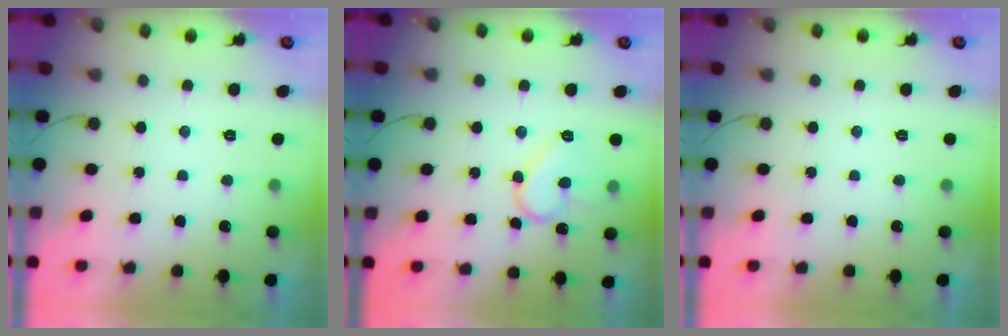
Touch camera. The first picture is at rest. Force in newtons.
{"total": 9.5, "press": 9.5, "slide": 0.9}
{"total": 0.0}